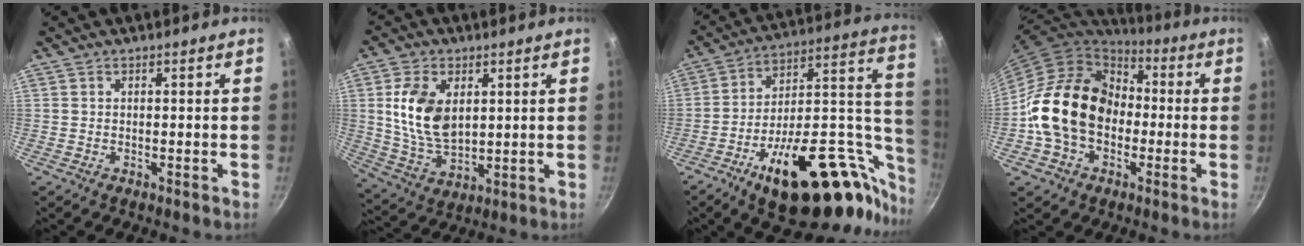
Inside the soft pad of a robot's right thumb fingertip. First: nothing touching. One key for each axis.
{"total": 12.7, "fx": 2.9, "fy": 8.0, "fz": 9.5, "tx": -0.167, "ty": -0.020, "tz": 0.065}
{"total": 33.7, "fx": -13.8, "fy": 15.3, "fz": 26.6, "tx": -0.315, "ty": 0.081, "tz": -0.201}
{"total": 19.1, "fx": -1.9, "fy": 14.7, "fz": 12.1, "tx": -0.188, "ty": 0.047, "tz": -0.041}